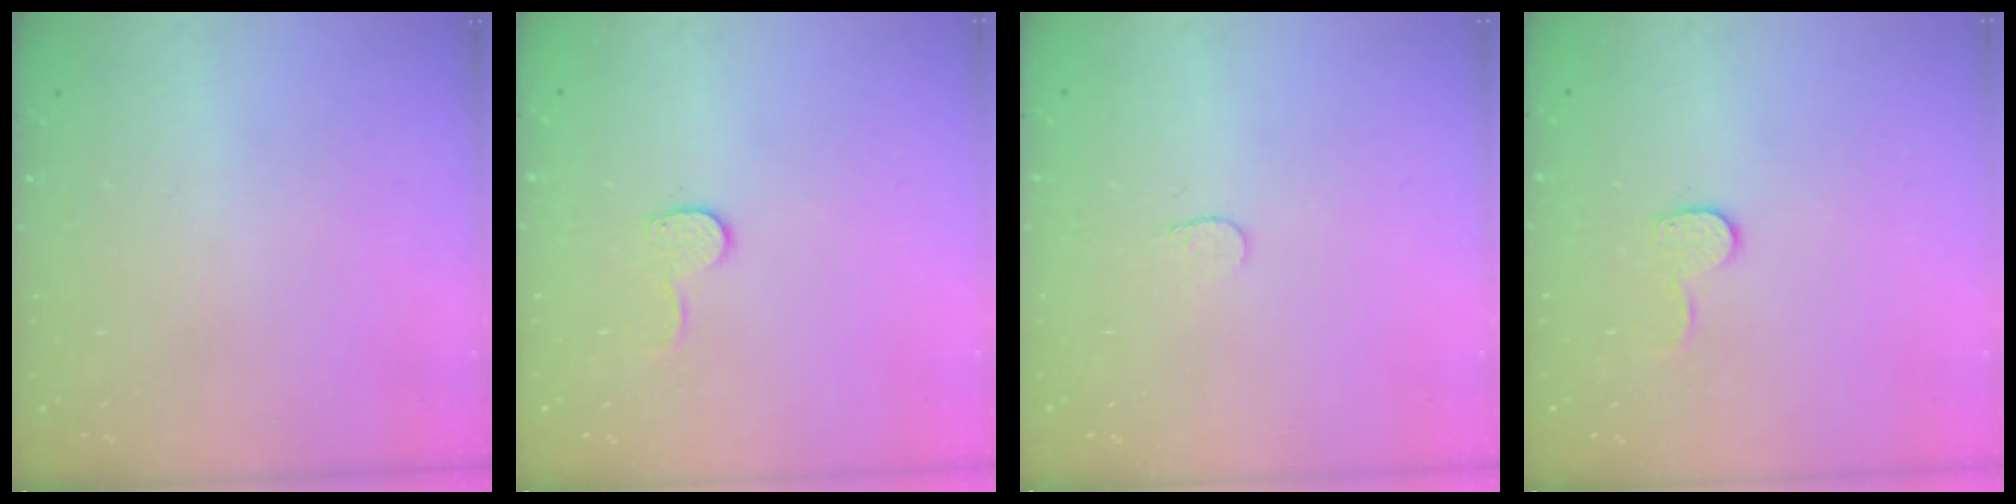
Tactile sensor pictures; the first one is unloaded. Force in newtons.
{"total": 6.8, "press": 6.7, "slide": 0.6}
{"total": 3.7, "press": 3.6, "slide": 0.3}
{"total": 6.8, "press": 6.7, "slide": 0.6}